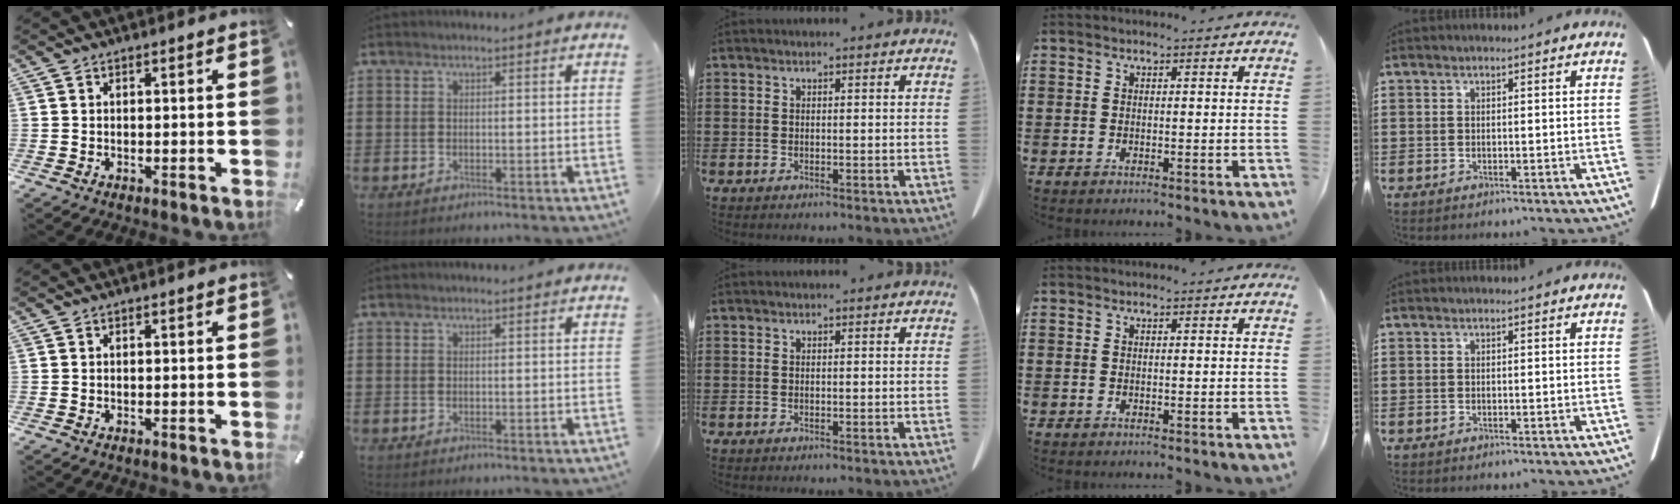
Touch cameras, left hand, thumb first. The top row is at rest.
{}